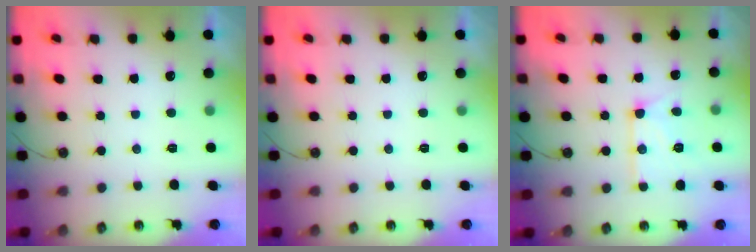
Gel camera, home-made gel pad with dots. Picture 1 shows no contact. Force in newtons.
{"total": 0.0}
{"total": 12.2, "press": 12.2, "slide": 0.3}